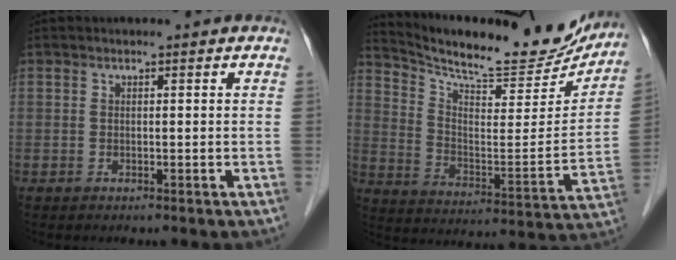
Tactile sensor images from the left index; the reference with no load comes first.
{"total": 21.0, "force": [19.5, 3.7, 6.9], "torque": [-0.116, -0.047, 0.277]}